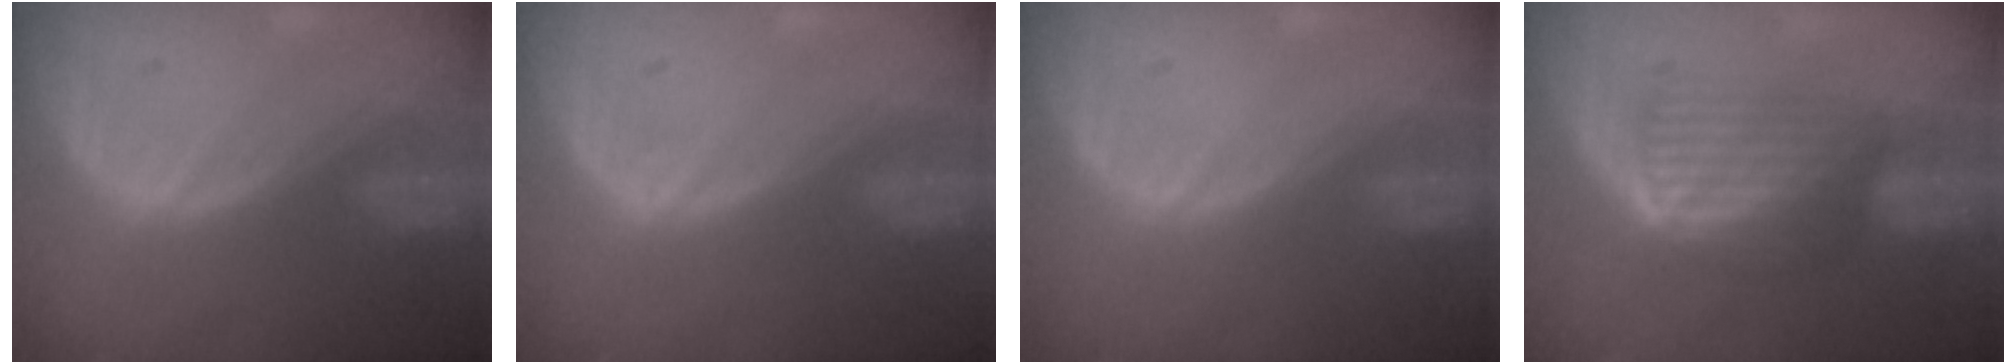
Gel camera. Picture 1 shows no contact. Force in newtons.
{"total": 0.5, "press": 0.2, "slide": 0.5}
{"total": 0.0}
{"total": 7.0, "press": 5.9, "slide": 3.7}